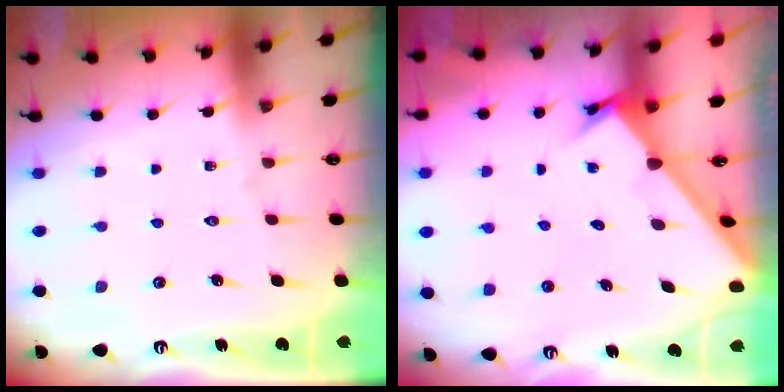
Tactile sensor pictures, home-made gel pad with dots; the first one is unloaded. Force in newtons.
{"total": 2.1, "press": 2.1, "slide": 0.2}